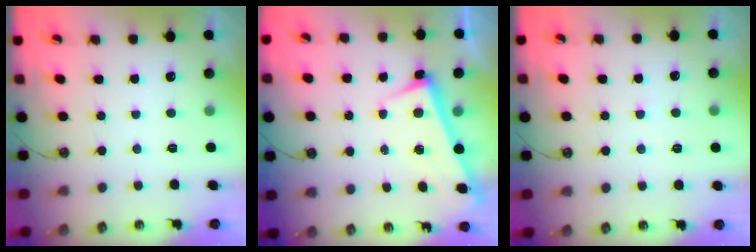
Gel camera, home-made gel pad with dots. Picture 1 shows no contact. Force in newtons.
{"total": 2.9, "press": 2.8, "slide": 0.5}
{"total": 6.0, "press": 6.0, "slide": 0.3}